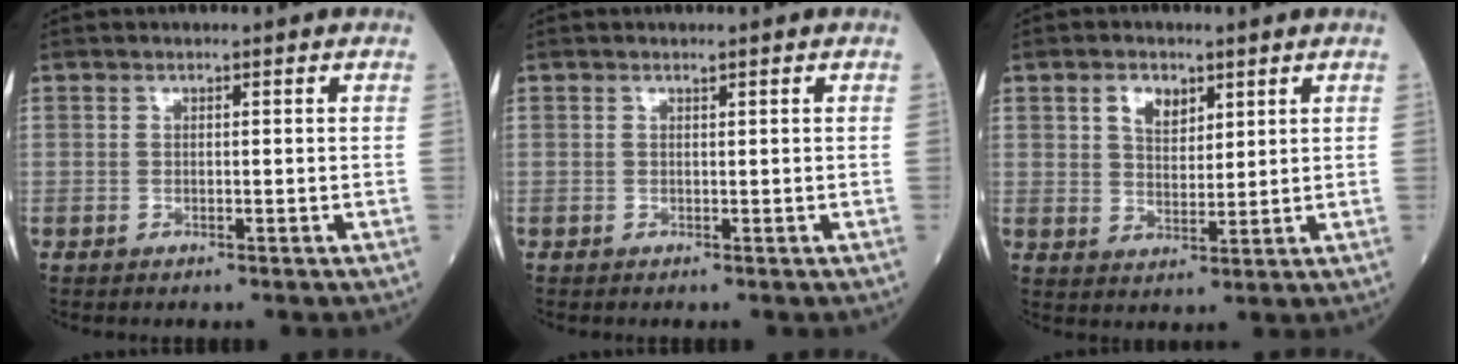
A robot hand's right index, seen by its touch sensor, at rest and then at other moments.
{"total": 0.0}
{"total": 4.5, "force": [2.4, 2.6, 2.8], "torque": [-0.052, 0.006, 0.044]}